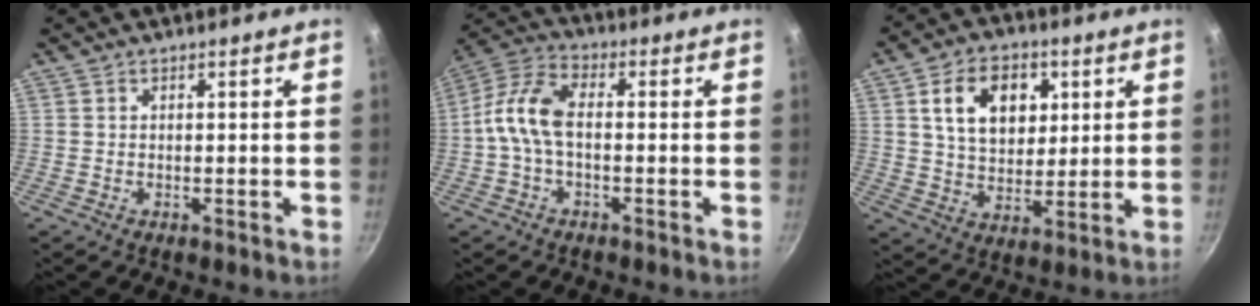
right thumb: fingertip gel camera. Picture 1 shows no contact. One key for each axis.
{"total": 9.1, "fx": -1.1, "fy": 5.0, "fz": 7.5, "tx": -0.154, "ty": 0.038, "tz": -0.038}
{"total": 13.0, "fx": 4.1, "fy": 9.1, "fz": 8.4, "tx": -0.104, "ty": -0.007, "tz": 0.066}